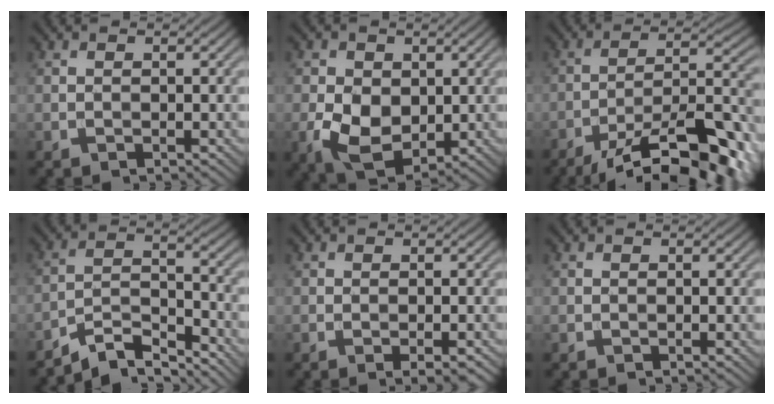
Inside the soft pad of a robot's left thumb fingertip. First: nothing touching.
{"total": 7.3, "force": [-0.3, 5.2, 5.2], "torque": [-0.114, -0.009, -0.003]}
{"total": 17.0, "force": [-12.1, 4.5, 11.1], "torque": [-0.180, -0.014, -0.180]}
{"total": 6.7, "force": [-5.7, 1.7, 3.1], "torque": [-0.059, -0.004, -0.112]}
{"total": 1.5, "force": [-0.5, 0.1, 1.4], "torque": [-0.021, 0.002, -0.006]}
{"total": 0.0}